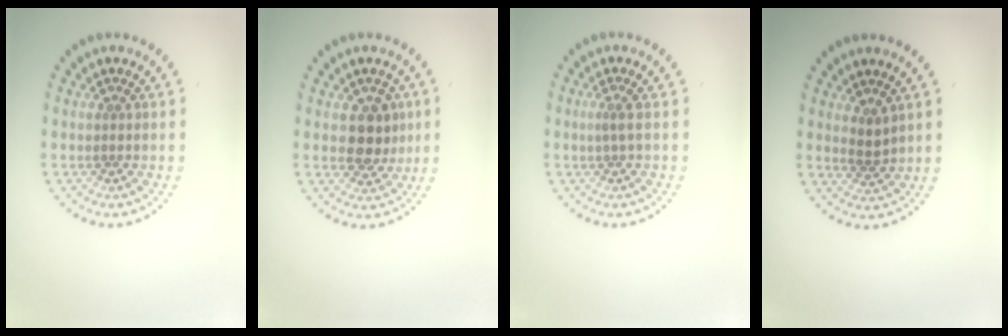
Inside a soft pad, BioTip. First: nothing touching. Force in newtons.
{"total": 3.5, "press": 3.4, "slide": 0.9}
{"total": 0.8, "press": 0.3, "slide": 0.7}
{"total": 1.6, "press": 1.3, "slide": 0.9}